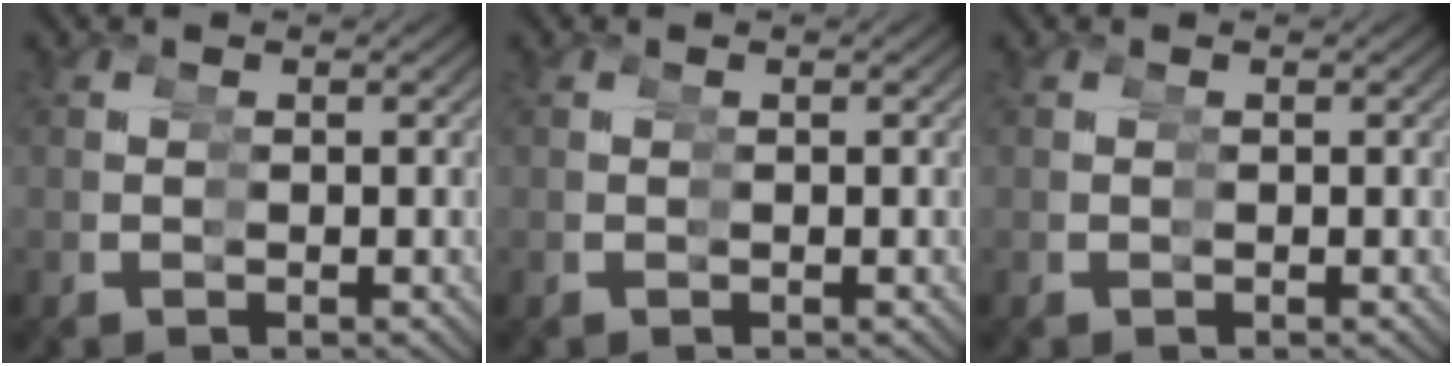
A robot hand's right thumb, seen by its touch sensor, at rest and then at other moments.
{"total": 0.0}
{"total": 0.0}